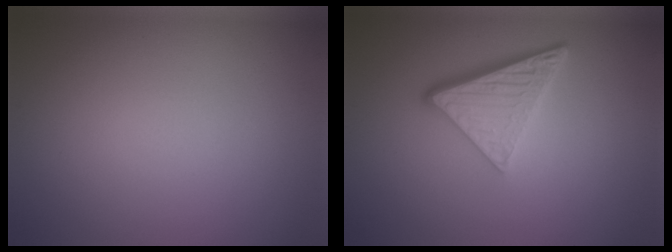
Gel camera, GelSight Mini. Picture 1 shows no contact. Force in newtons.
{"total": 4.8, "press": 3.5, "slide": 3.4}